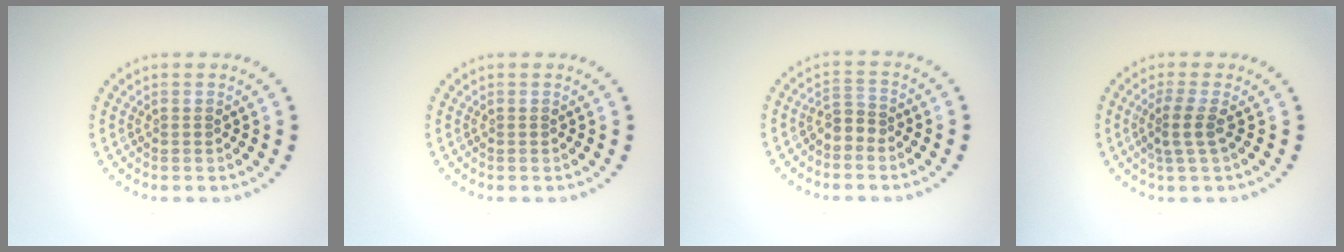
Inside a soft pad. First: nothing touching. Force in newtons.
{"total": 0.0}
{"total": 1.7, "press": 1.5, "slide": 0.9}
{"total": 2.1, "press": 1.5, "slide": 1.4}